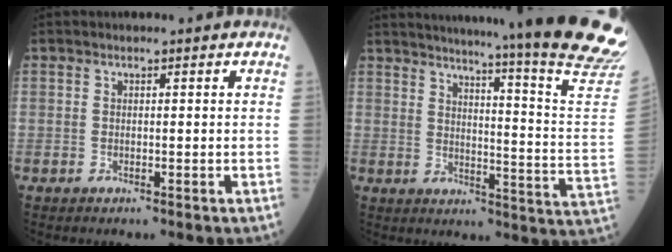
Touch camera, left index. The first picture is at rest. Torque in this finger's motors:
{"motor_torque": [0.18, -1.00, 0.78, 0.14]}